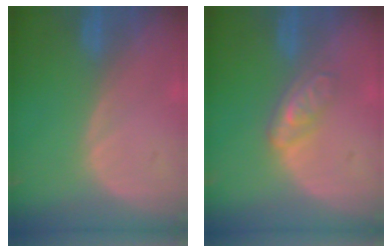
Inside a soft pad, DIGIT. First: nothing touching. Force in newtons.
{"total": 4.5, "press": 3.9, "slide": 2.2}